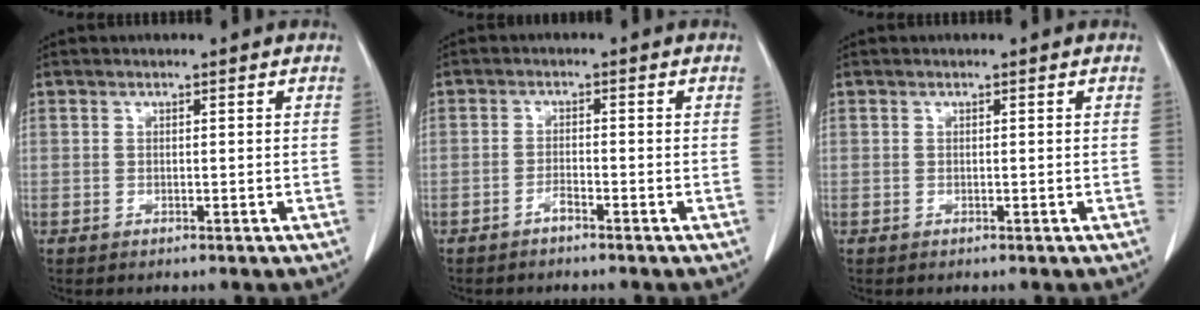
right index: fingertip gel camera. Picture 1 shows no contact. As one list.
[{"total": 1.4, "force": [-1.2, 0.1, 0.7], "torque": [-0.013, 0.004, -0.022]}, {"total": 0.0}]